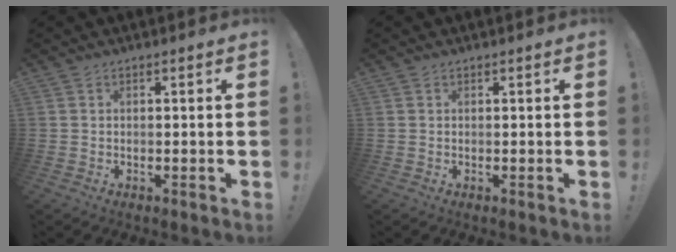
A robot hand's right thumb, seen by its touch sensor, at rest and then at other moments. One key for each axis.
{"total": 0.0}